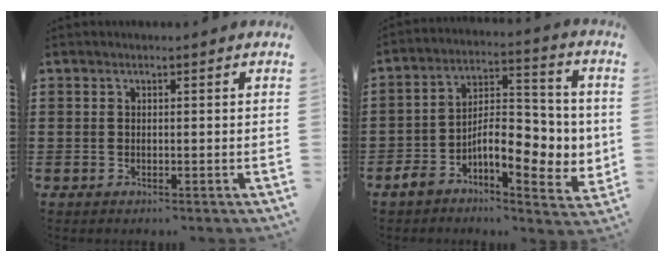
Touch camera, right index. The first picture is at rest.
{"total": 10.0, "force": [-2.2, 4.9, 8.4], "torque": [-0.127, -0.010, -0.042]}